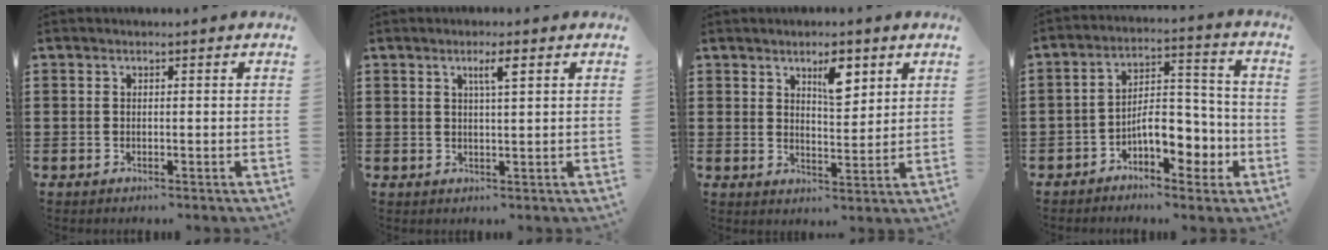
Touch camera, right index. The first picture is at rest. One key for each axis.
{"total": 2.9, "fx": 1.4, "fy": 0.3, "fz": 2.5, "tx": -0.052, "ty": 0.003, "tz": 0.021}
{"total": 5.7, "fx": 3.2, "fy": 2.3, "fz": 4.1, "tx": -0.057, "ty": -0.004, "tz": 0.048}
{"total": 7.8, "fx": -3.3, "fy": 4.3, "fz": 5.6, "tx": -0.080, "ty": 0.008, "tz": -0.061}